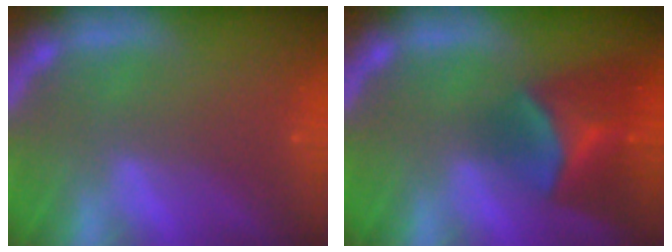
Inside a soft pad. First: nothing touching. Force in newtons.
{"total": 6.9}